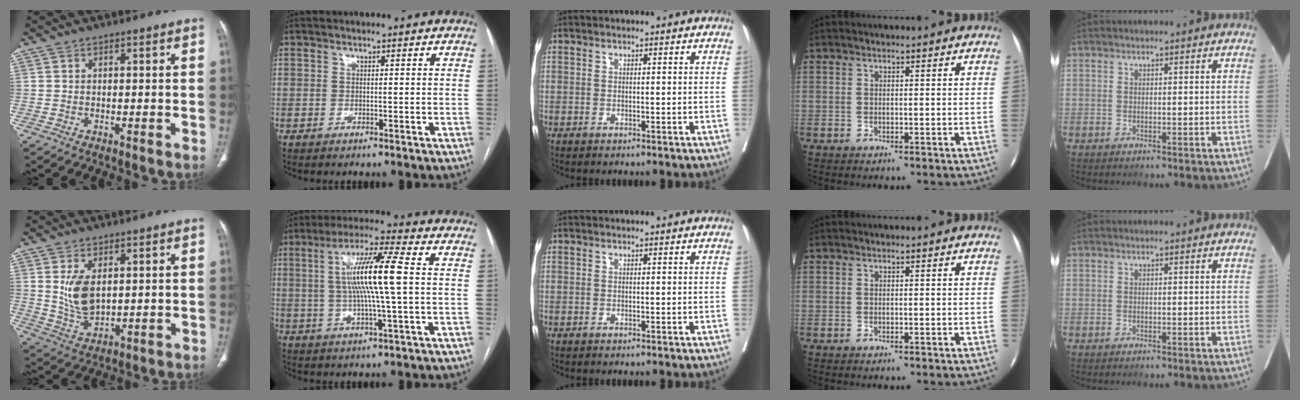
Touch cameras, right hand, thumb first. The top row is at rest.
{"thumb": {"total": 7.7, "force": [1.8, 4.4, 6.1], "torque": [-0.109, -0.017, 0.048]}, "index": {"total": 11.8, "force": [1.0, -0.1, 11.8], "torque": [-0.221, 0.008, 0.015]}}